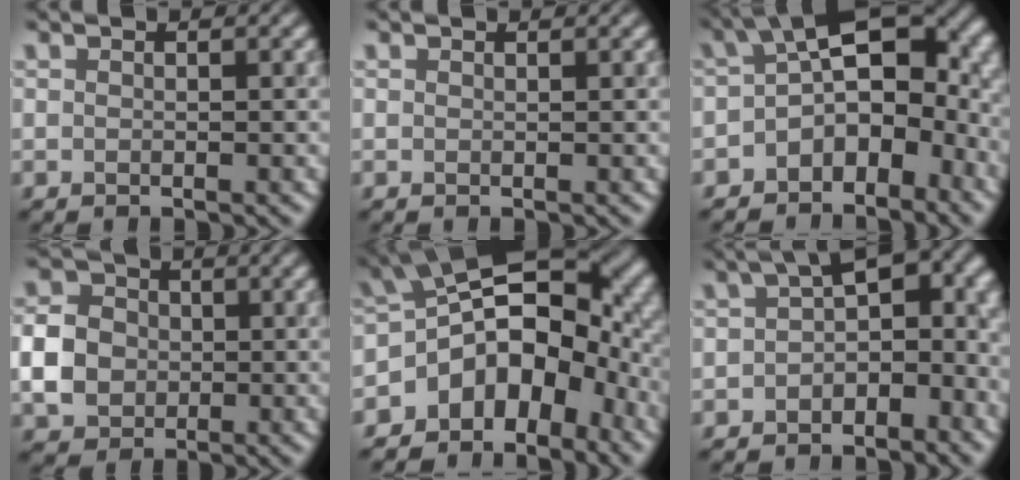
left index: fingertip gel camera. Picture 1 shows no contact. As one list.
[{"total": 0.0}, {"total": 10.1, "force": [-1.6, 6.2, 7.8], "torque": [-0.098, 0.009, -0.034]}, {"total": 4.8, "force": [-0.7, 4.2, 2.3], "torque": [-0.053, 0.004, -0.022]}, {"total": 11.7, "force": [-4.2, 7.0, 8.5], "torque": [-0.112, 0.008, -0.085]}, {"total": 8.8, "force": [-0.3, 5.5, 6.9], "torque": [-0.075, 0.015, -0.017]}]